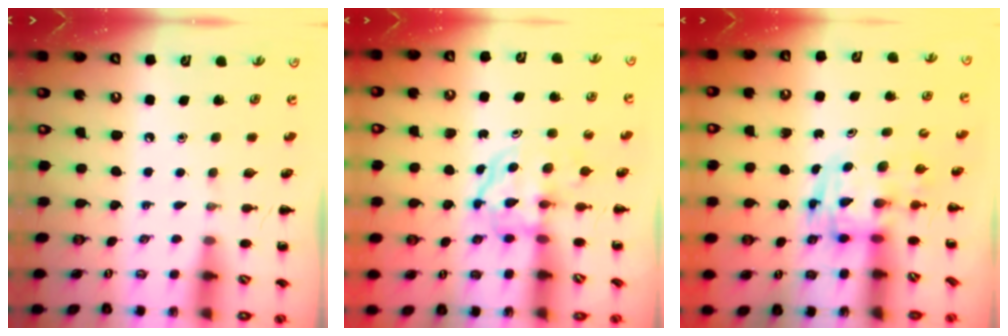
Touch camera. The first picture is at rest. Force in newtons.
{"total": 3.9, "press": 3.9, "slide": 0.5}
{"total": 2.9, "press": 2.9, "slide": 0.5}